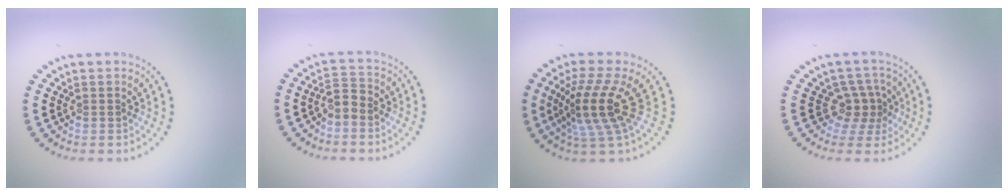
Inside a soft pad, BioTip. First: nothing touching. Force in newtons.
{"total": 2.1, "press": 1.7, "slide": 1.2}
{"total": 4.7, "press": 3.7, "slide": 2.9}
{"total": 2.6, "press": 1.9, "slide": 1.8}